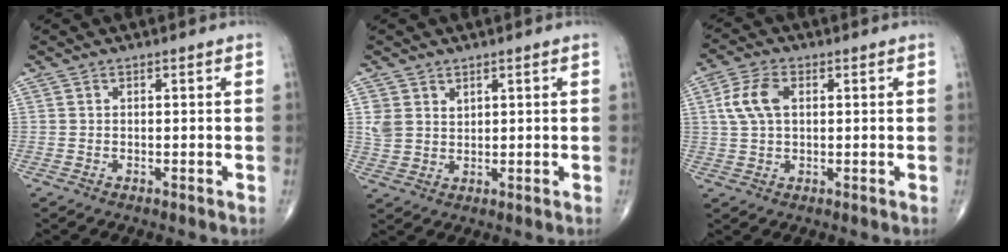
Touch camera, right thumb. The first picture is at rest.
{"total": 4.0, "force": [2.0, 3.1, 1.6], "torque": [-0.017, -0.013, 0.046]}
{"total": 6.7, "force": [1.5, 3.9, 5.1], "torque": [-0.112, 0.011, 0.028]}